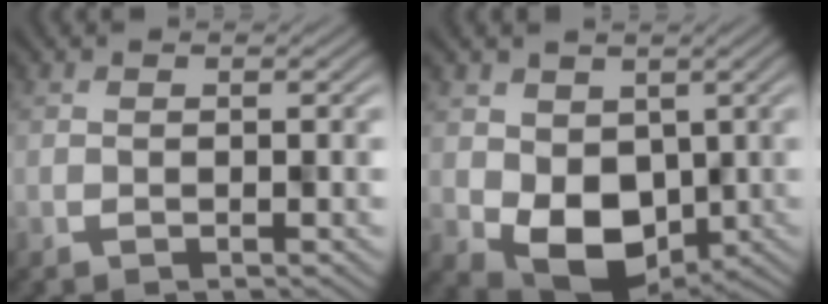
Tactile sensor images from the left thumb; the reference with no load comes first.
{"total": 7.8, "force": [-0.4, 6.2, 4.7], "torque": [-0.094, -0.037, 0.007]}